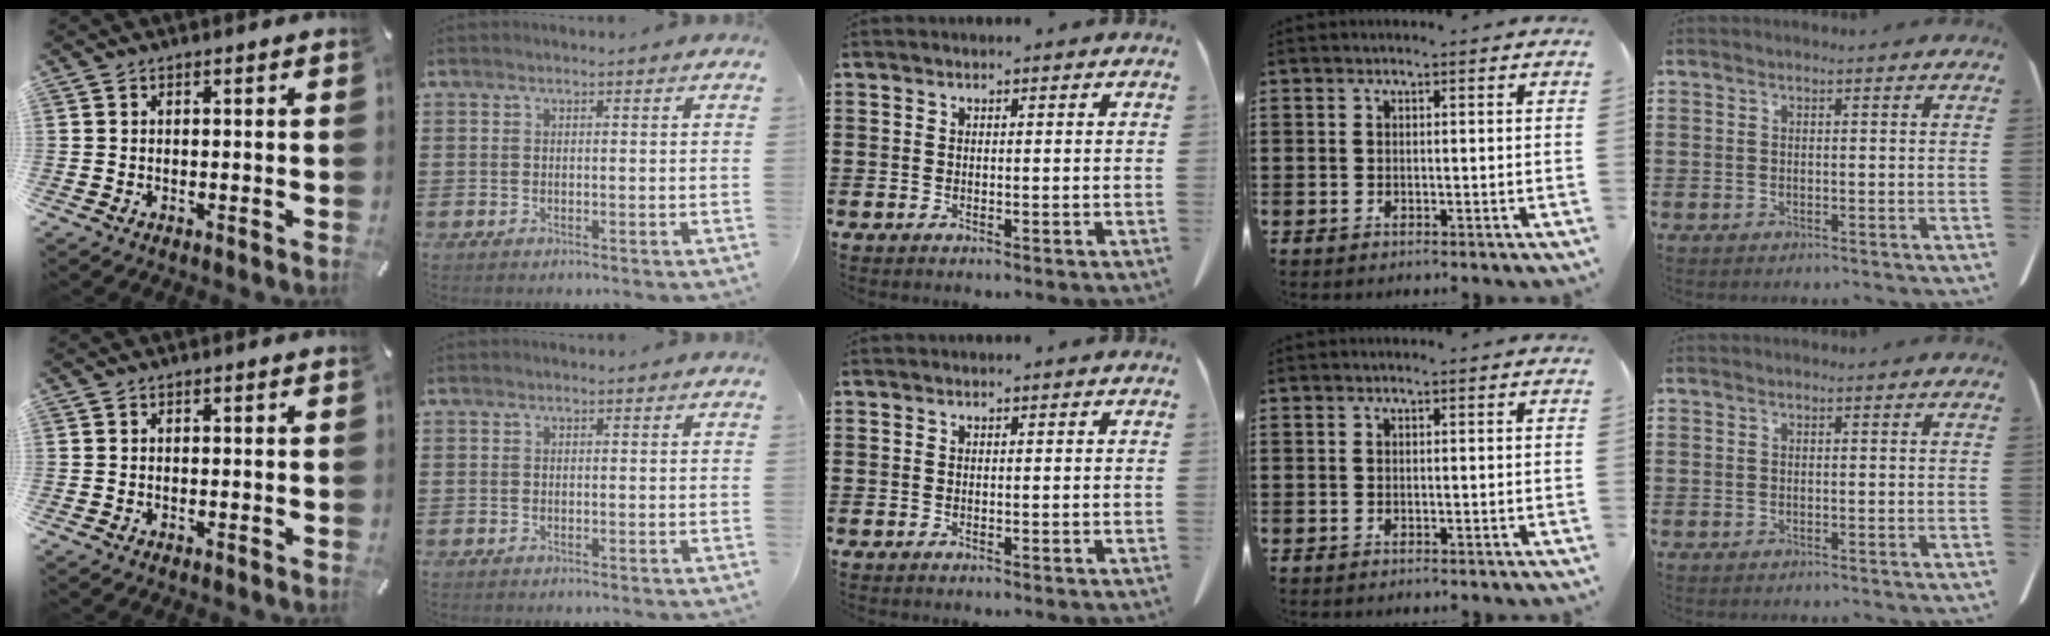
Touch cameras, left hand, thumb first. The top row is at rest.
{}